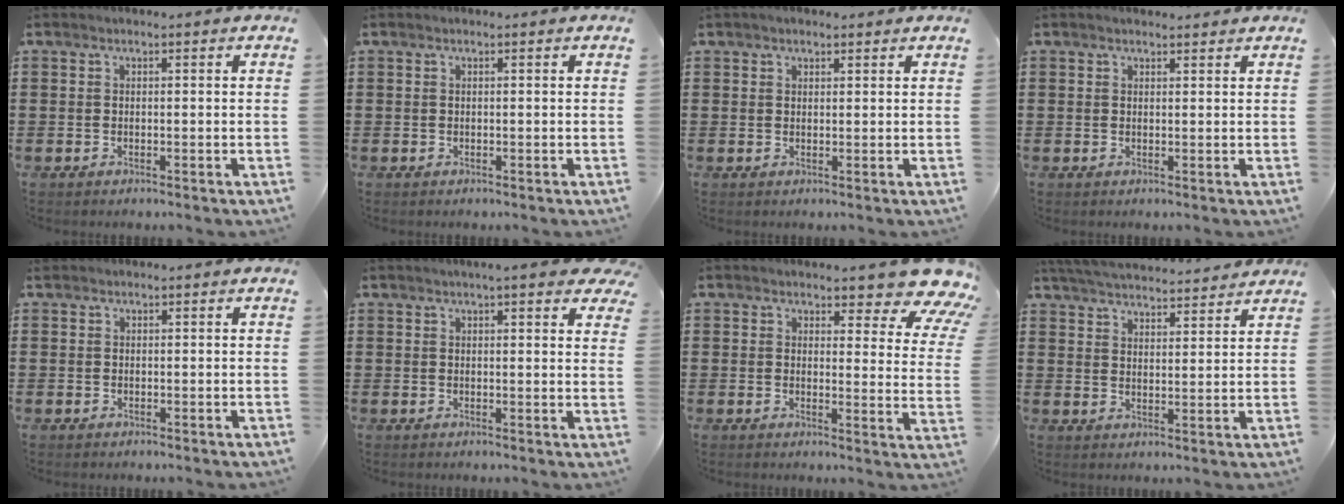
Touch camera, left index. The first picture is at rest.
{"total": 0.0}
{"total": 1.7, "force": [1.4, 0.7, 0.5], "torque": [-0.013, 0.003, 0.028]}
{"total": 1.0, "force": [1.0, 0.2, 0.1], "torque": [-0.003, 0.000, 0.020]}
{"total": 0.7, "force": [0.3, 0.6, 0.1], "torque": [-0.005, 0.004, 0.004]}
{"total": 3.7, "force": [3.1, 0.1, 2.0], "torque": [-0.032, -0.008, 0.053]}
{"total": 7.0, "force": [5.8, 1.6, 3.6], "torque": [-0.059, -0.038, 0.098]}
{"total": 4.6, "force": [4.6, 0.0, 0.6], "torque": [-0.030, -0.028, 0.080]}